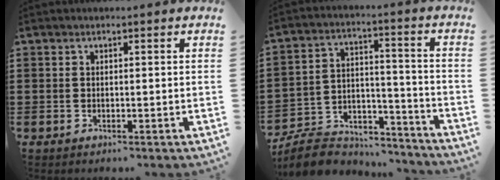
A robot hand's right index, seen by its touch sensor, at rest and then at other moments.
{"total": 8.7, "force": [-7.8, 2.9, 2.6], "torque": [-0.056, 0.021, -0.152]}